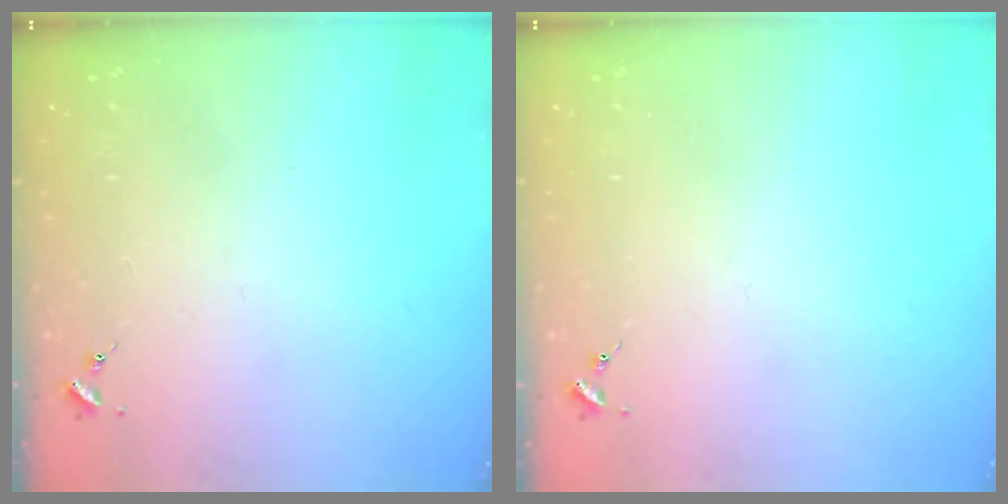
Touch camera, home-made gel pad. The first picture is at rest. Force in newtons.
{"total": 0.0}